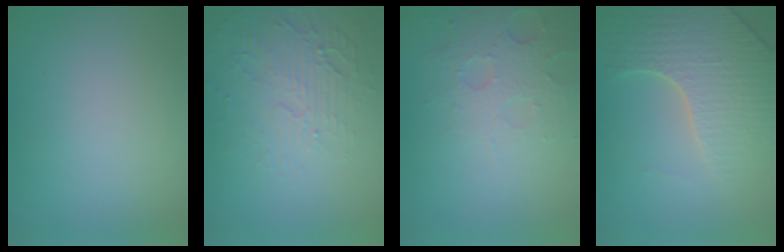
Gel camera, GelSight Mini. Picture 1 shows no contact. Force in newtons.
{"total": 4.3, "press": 3.2, "slide": 2.8}
{"total": 3.9, "press": 3.0, "slide": 2.5}
{"total": 4.5, "press": 4.4, "slide": 1.2}